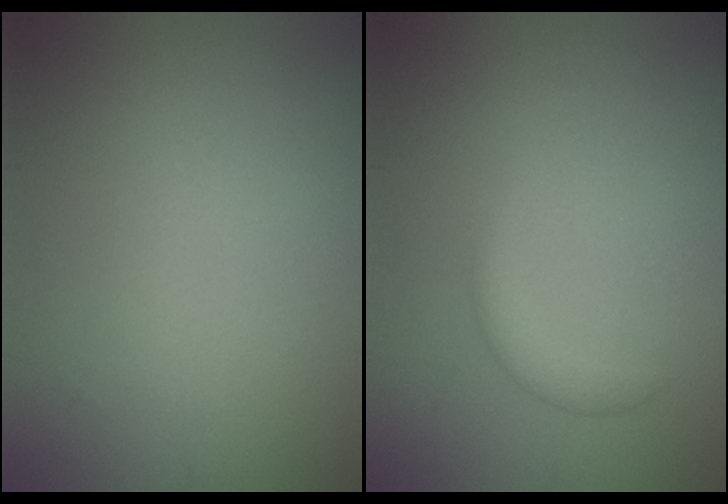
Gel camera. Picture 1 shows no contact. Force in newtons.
{"total": 1.5, "press": 1.5, "slide": 0.1}